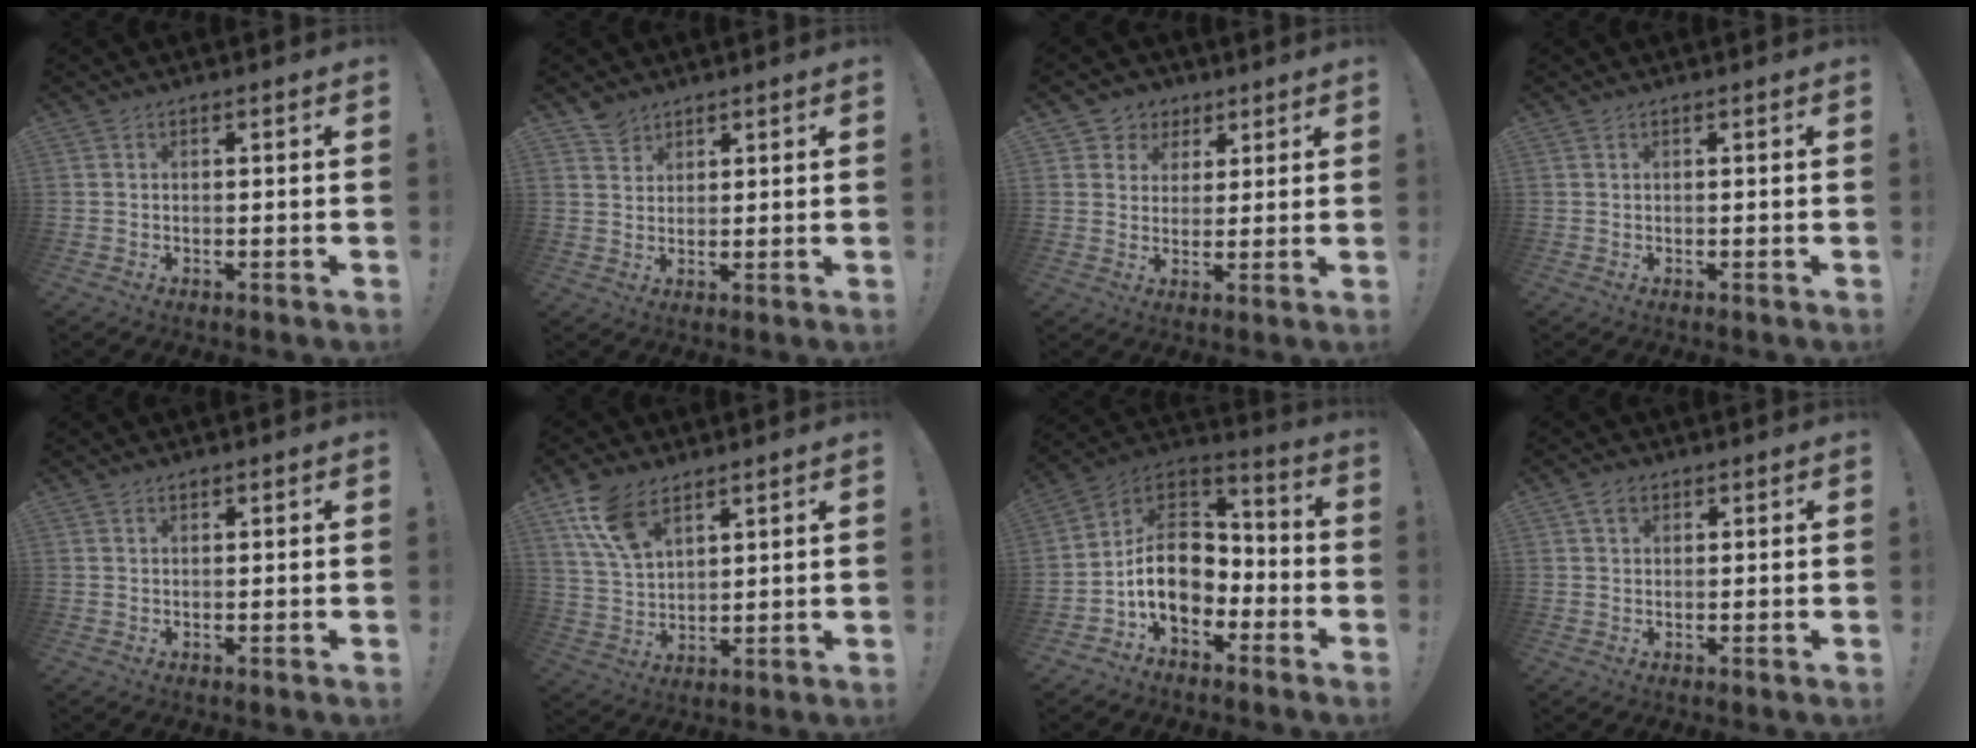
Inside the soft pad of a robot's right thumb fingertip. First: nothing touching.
{"total": 4.2, "force": [3.4, 2.4, 0.5], "torque": [0.001, -0.018, 0.063]}
{"total": 6.3, "force": [2.1, 5.9, 0.8], "torque": [-0.005, -0.013, 0.044]}
{"total": 0.0}
{"total": 0.6, "force": [0.5, 0.3, 0.1], "torque": [0.001, -0.001, 0.009]}
{"total": 11.8, "force": [7.4, 6.3, 6.7], "torque": [-0.122, -0.026, 0.146]}
{"total": 15.3, "force": [-2.5, 11.5, 9.8], "torque": [-0.163, 0.012, -0.031]}
{"total": 2.6, "force": [1.4, 1.8, 1.3], "torque": [-0.023, 0.001, 0.026]}